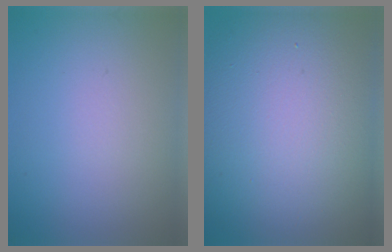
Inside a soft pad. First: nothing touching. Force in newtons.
{"total": 17.1, "press": 17.0, "slide": 1.4}